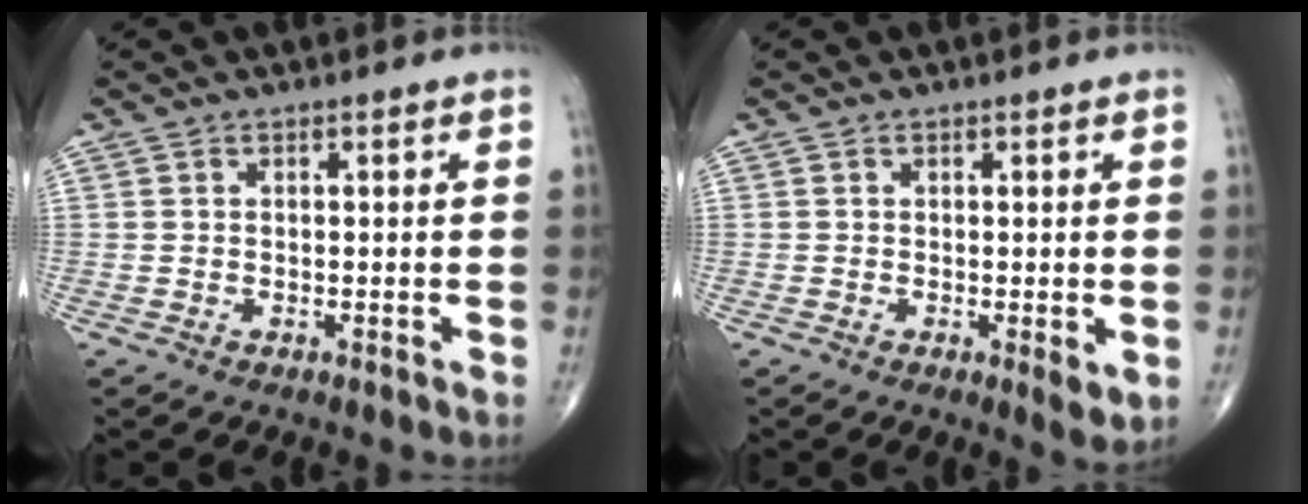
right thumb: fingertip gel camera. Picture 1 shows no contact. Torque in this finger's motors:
{"motor_torque": [0.30, 0.69, 0.25, -0.35, 0.12]}